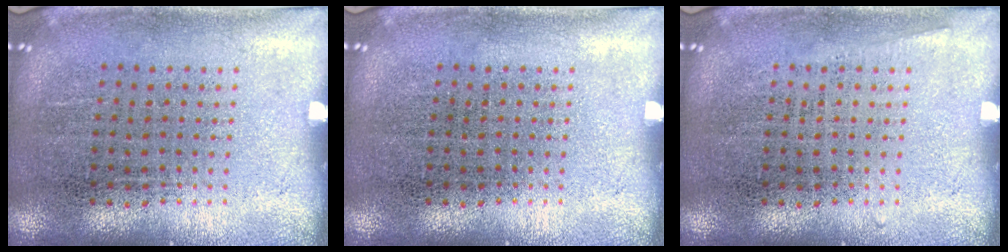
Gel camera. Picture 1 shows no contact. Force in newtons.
{"total": 0.0}
{"total": 0.5, "press": 0.5, "slide": 0.1}